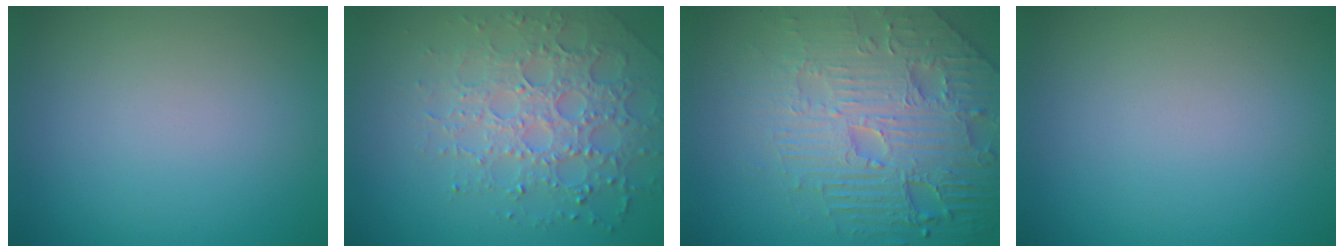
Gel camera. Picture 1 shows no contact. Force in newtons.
{"total": 4.6, "press": 4.4, "slide": 1.2}
{"total": 7.6, "press": 6.1, "slide": 4.7}
{"total": 0.0}